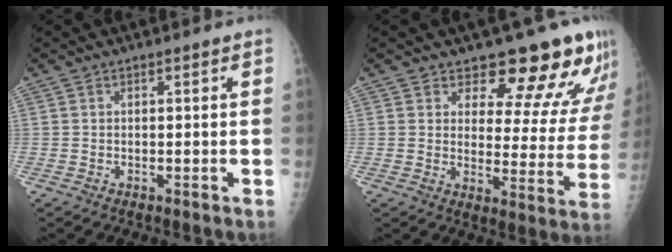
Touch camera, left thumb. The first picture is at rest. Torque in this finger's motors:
{"motor_torque": [0.32, 0.46, -0.31, -0.22, 0.06]}